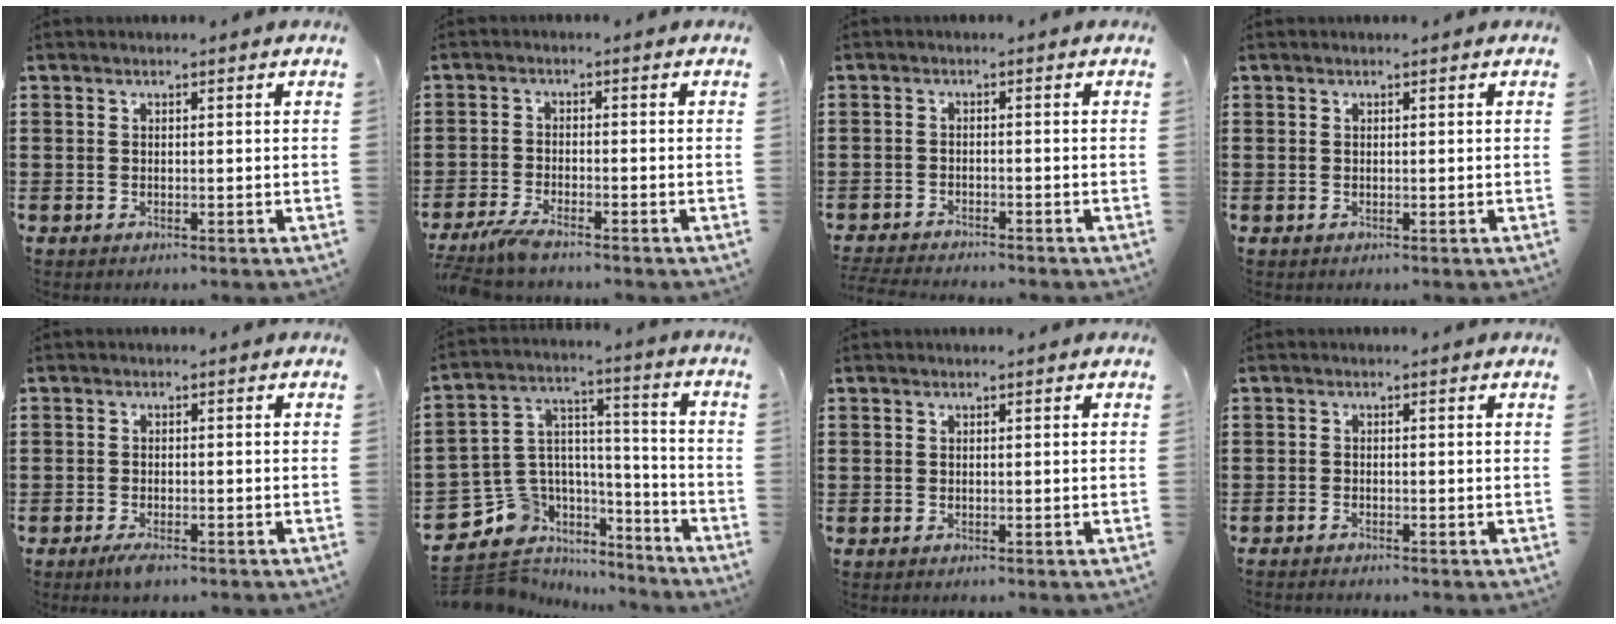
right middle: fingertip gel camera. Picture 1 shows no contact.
{"total": 3.4, "force": [-3.1, 0.1, 1.5], "torque": [-0.047, -0.009, -0.067]}
{"total": 2.6, "force": [-2.6, 0.0, 0.0], "torque": [-0.013, -0.006, -0.057]}
{"total": 0.0}
{"total": 2.1, "force": [-1.5, 0.6, 1.3], "torque": [-0.029, -0.002, -0.031]}
{"total": 8.5, "force": [-4.6, 7.1, 1.1], "torque": [-0.066, -0.009, -0.082]}
{"total": 0.0}
{"total": 1.0, "force": [-1.0, 0.0, 0.1], "torque": [-0.003, -0.004, -0.020]}